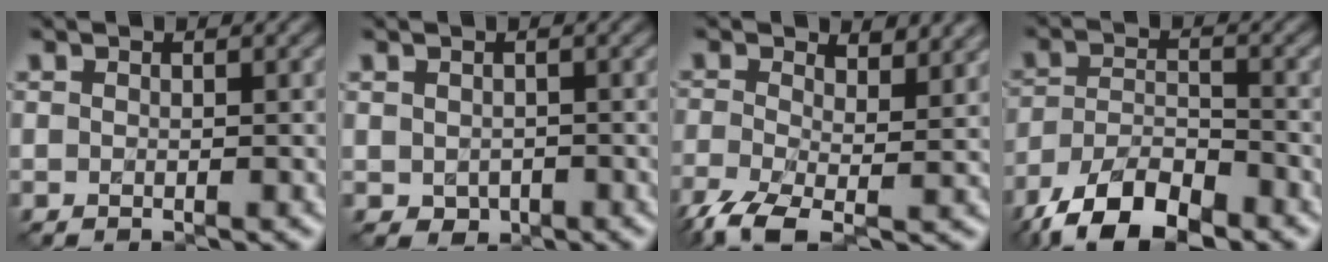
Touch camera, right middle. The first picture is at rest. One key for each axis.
{"total": 1.1, "fx": -0.1, "fy": 1.0, "fz": 0.4, "tx": -0.010, "ty": -0.004, "tz": -0.001}
{"total": 6.6, "fx": -1.1, "fy": 3.2, "fz": 5.6, "tx": -0.127, "ty": -0.009, "tz": -0.037}
{"total": 8.3, "fx": -6.1, "fy": 3.1, "fz": 4.7, "tx": -0.087, "ty": -0.004, "tz": -0.122}